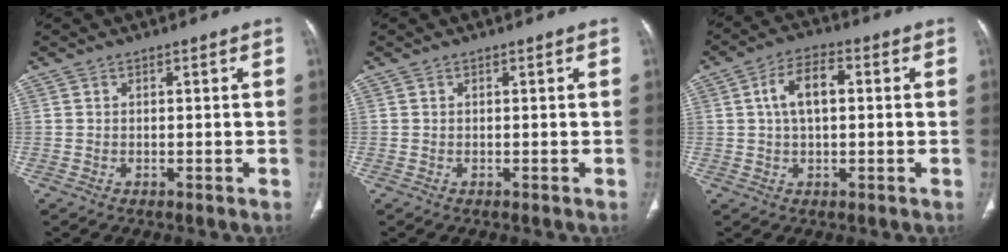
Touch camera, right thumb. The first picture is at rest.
{"total": 0.0}
{"total": 7.5, "force": [1.1, 4.0, 6.3], "torque": [-0.112, 0.017, 0.015]}